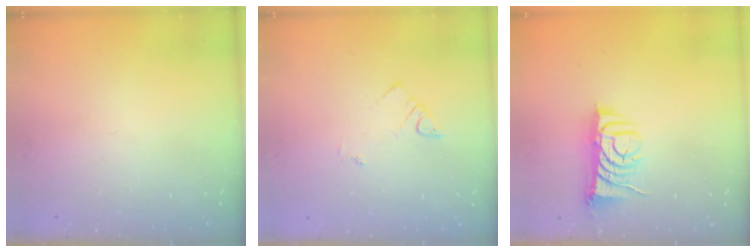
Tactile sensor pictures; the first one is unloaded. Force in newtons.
{"total": 2.1, "press": 2.1, "slide": 0.3}
{"total": 7.9, "press": 7.8, "slide": 1.1}